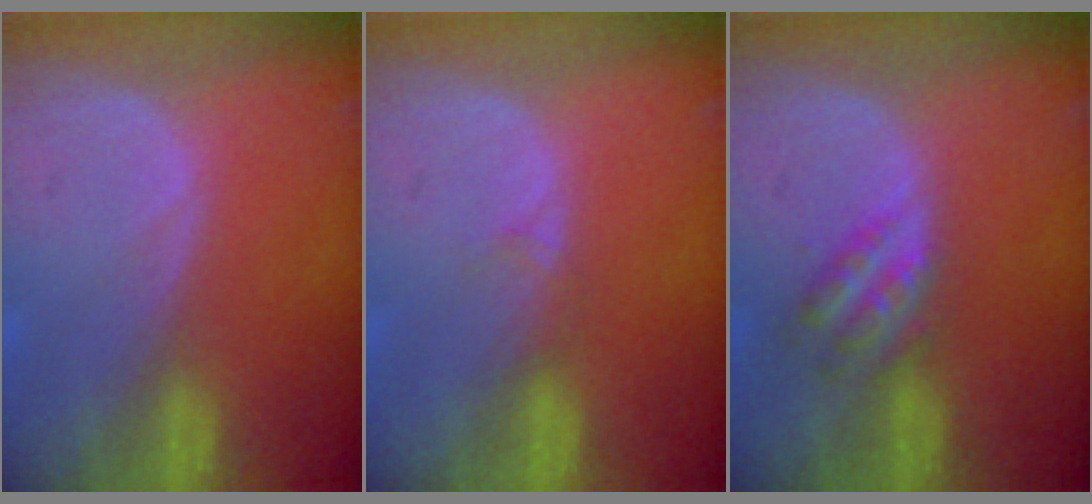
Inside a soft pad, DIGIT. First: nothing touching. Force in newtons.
{"total": 0.9, "press": 0.8, "slide": 0.2}
{"total": 4.6, "press": 4.1, "slide": 2.2}